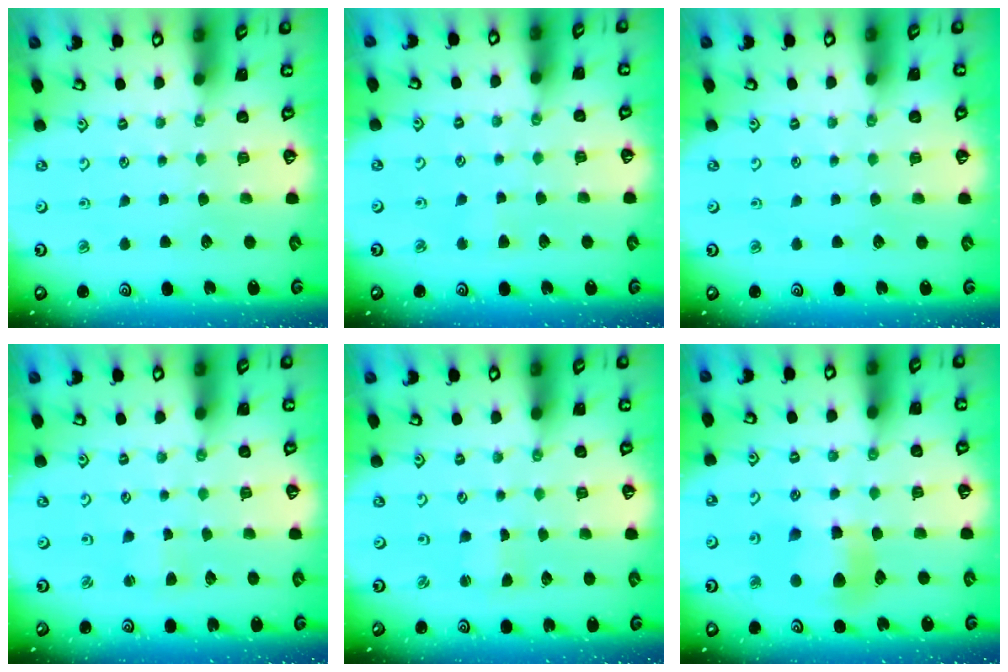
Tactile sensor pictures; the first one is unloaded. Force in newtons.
{"total": 2.7, "press": 2.6, "slide": 0.5}
{"total": 0.0}
{"total": 2.1, "press": 2.0, "slide": 0.3}
{"total": 1.4, "press": 1.4, "slide": 0.1}
{"total": 8.5, "press": 8.4, "slide": 1.2}